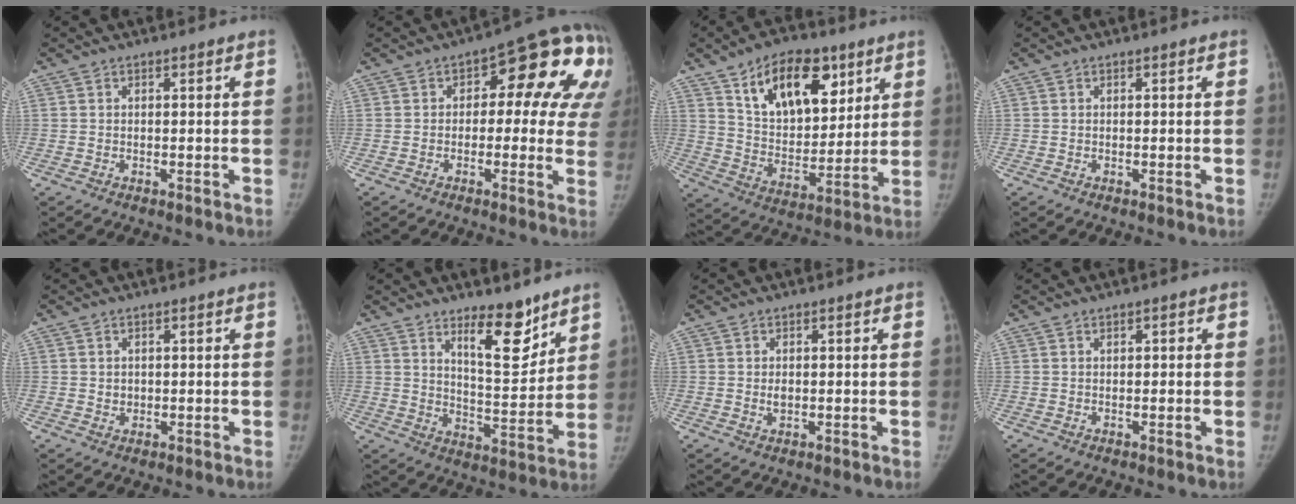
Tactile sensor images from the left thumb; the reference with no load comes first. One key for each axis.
{"total": 16.8, "fx": 4.2, "fy": 9.2, "fz": 13.5, "tx": -0.093, "ty": 0.015, "tz": 0.034}
{"total": 18.9, "fx": 9.6, "fy": 10.7, "fz": 12.3, "tx": -0.144, "ty": -0.045, "tz": 0.169}
{"total": 0.0}
{"total": 1.4, "fx": 0.2, "fy": 1.3, "fz": 0.5, "tx": -0.001, "ty": 0.000, "tz": 0.006}
{"total": 10.9, "fx": 7.5, "fy": 3.9, "fz": 6.8, "tx": -0.077, "ty": -0.068, "tz": 0.129}
{"total": 1.6, "fx": 0.0, "fy": 1.1, "fz": 1.2, "tx": -0.014, "ty": -0.001, "tz": 0.001}
{"total": 0.9, "fx": 0.2, "fy": 0.7, "fz": 0.5, "tx": -0.001, "ty": 0.002, "tz": 0.001}